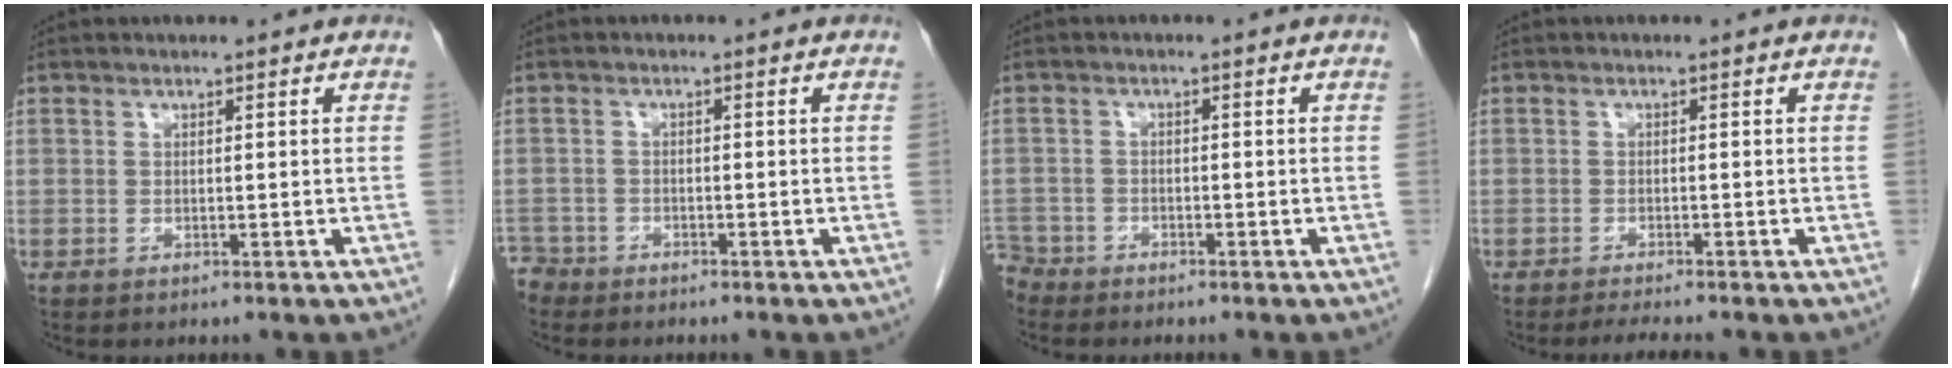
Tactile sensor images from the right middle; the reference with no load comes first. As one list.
[{"total": 2.7, "force": [-2.5, 1.0, -0.6], "torque": [0.009, -0.002, -0.050]}, {"total": 3.6, "force": [-3.3, 1.4, -0.4], "torque": [0.010, -0.004, -0.067]}, {"total": 3.3, "force": [-2.9, 0.0, 1.6], "torque": [-0.026, -0.008, -0.043]}]